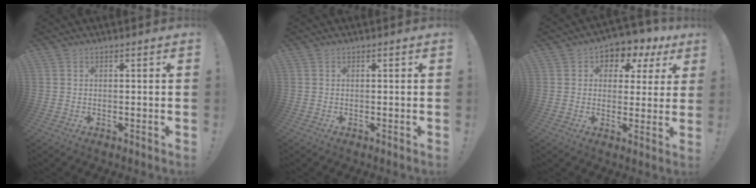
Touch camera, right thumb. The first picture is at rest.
{"total": 0.0}
{"total": 5.7, "force": [2.0, 4.8, 2.3], "torque": [-0.025, -0.020, 0.039]}